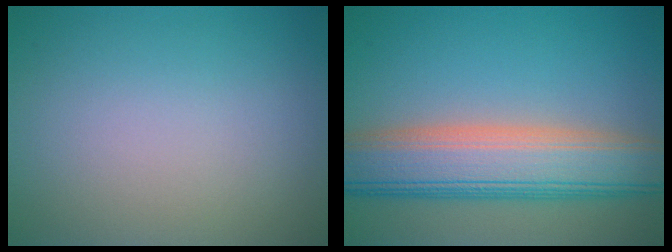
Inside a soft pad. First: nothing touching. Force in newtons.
{"total": 9.2, "press": 9.2, "slide": 0.5}